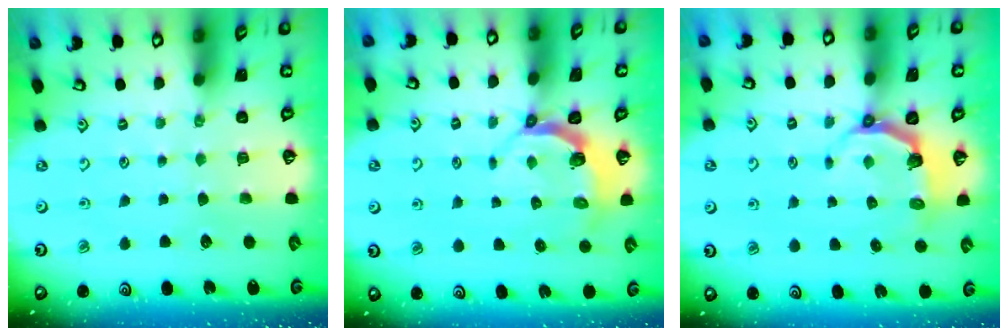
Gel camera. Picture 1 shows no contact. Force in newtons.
{"total": 4.5, "press": 3.5, "slide": 3.0}
{"total": 4.5, "press": 2.9, "slide": 3.4}